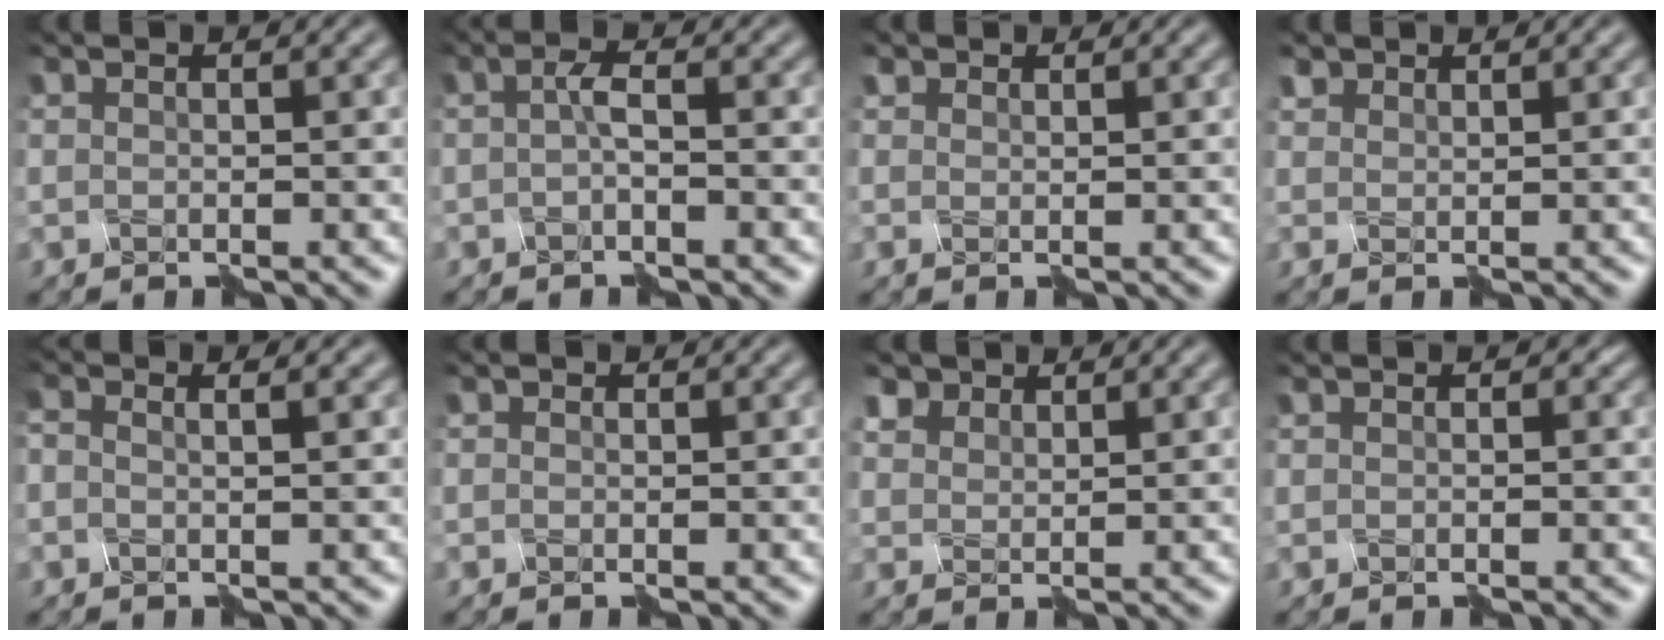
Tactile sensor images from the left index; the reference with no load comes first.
{"total": 1.4, "force": [-1.1, 0.0, 0.8], "torque": [-0.020, 0.003, -0.017]}
{"total": 0.9, "force": [0.8, 0.4, -0.2], "torque": [0.000, 0.002, 0.018]}
{"total": 1.3, "force": [1.1, 0.5, -0.4], "torque": [0.000, 0.004, 0.026]}
{"total": 2.6, "force": [0.6, 1.7, 1.9], "torque": [0.006, 0.027, -0.021]}
{"total": 0.8, "force": [-0.5, 0.3, -0.5], "torque": [0.009, 0.002, -0.007]}
{"total": 2.1, "force": [1.7, 1.2, -0.1], "torque": [-0.011, 0.005, 0.039]}
{"total": 0.9, "force": [-0.2, 0.8, 0.2], "torque": [0.003, 0.001, 0.002]}